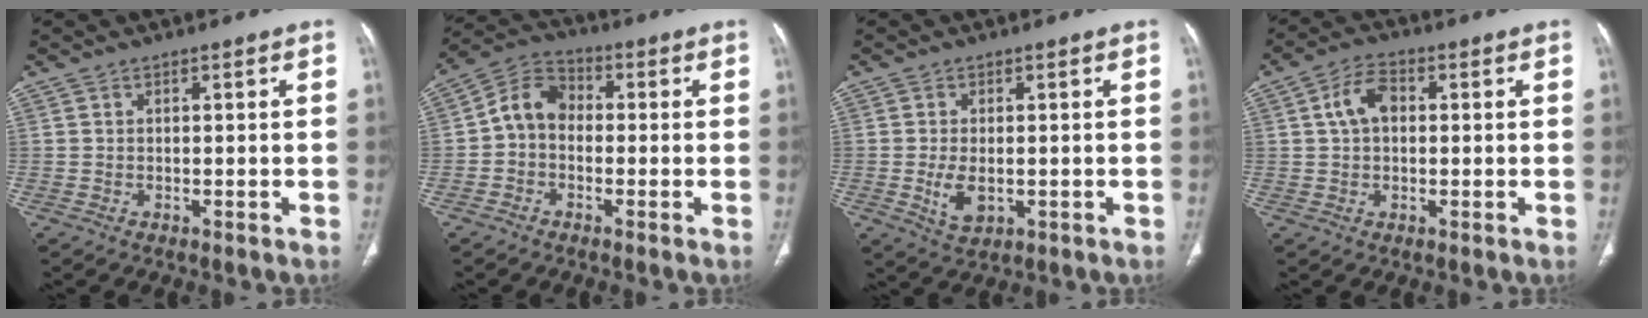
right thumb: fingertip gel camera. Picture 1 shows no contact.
{"total": 7.3, "force": [-0.7, 5.7, 4.6], "torque": [-0.065, 0.027, -0.031]}
{"total": 5.0, "force": [-0.8, 2.9, 4.0], "torque": [-0.075, -0.009, -0.007]}
{"total": 6.1, "force": [1.1, 3.9, 4.5], "torque": [-0.082, 0.015, 0.015]}